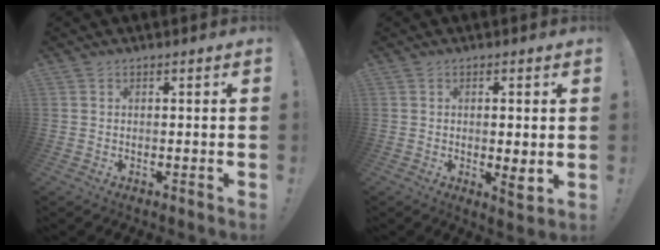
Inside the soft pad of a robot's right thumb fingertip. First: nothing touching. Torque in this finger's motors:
{"motor_torque": [-0.28, 0.31, -0.11, -0.09, -0.08]}